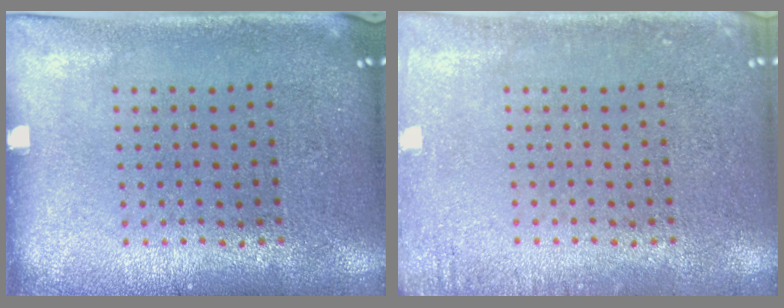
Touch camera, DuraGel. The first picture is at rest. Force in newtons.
{"total": 1.5, "press": 1.4, "slide": 0.2}